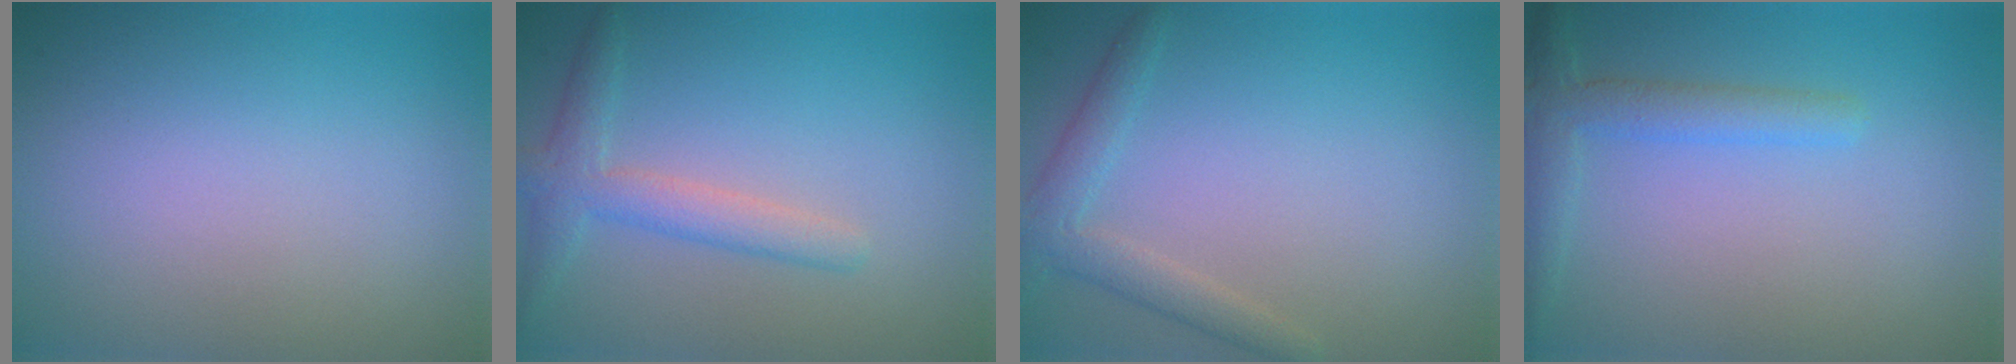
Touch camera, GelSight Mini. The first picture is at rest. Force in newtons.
{"total": 2.9, "press": 2.9, "slide": 0.1}
{"total": 2.5, "press": 2.5, "slide": 0.2}
{"total": 2.6, "press": 2.6, "slide": 0.2}